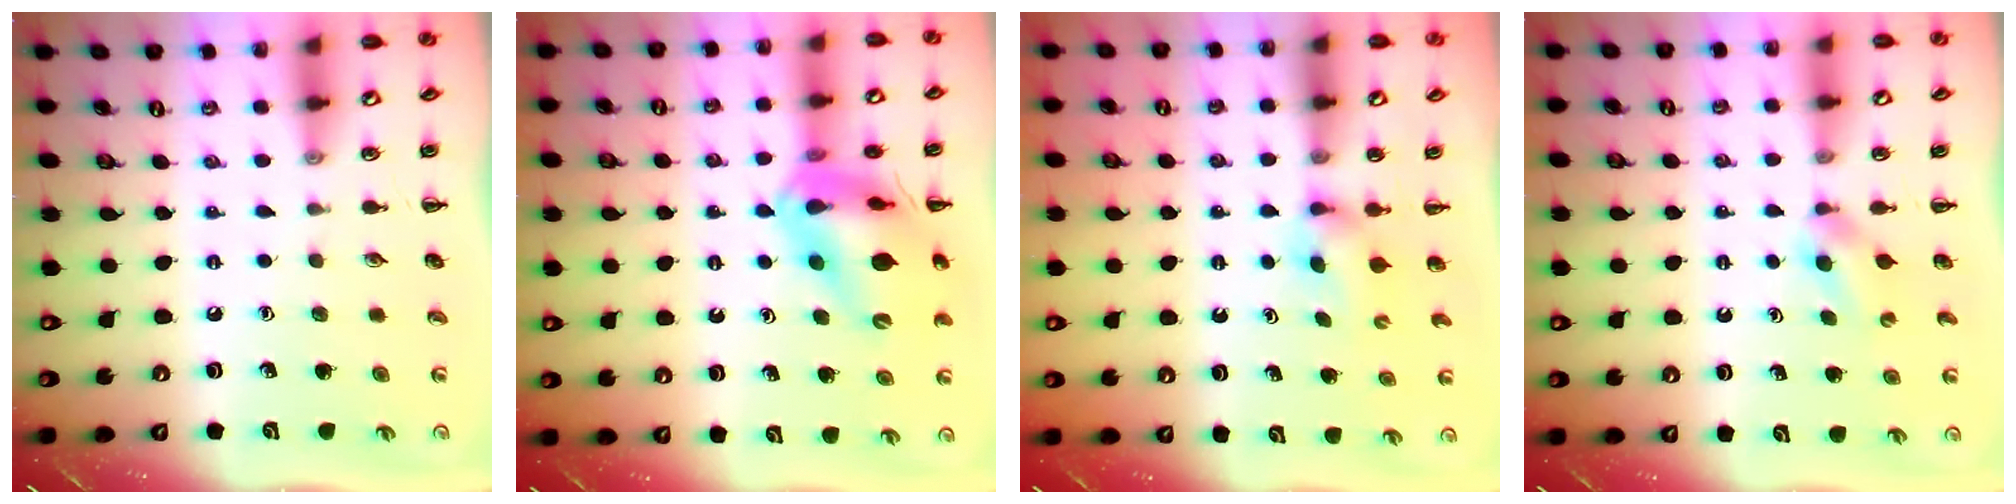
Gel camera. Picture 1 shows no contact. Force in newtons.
{"total": 17.4, "press": 17.1, "slide": 3.1}
{"total": 2.9, "press": 2.8, "slide": 1.0}
{"total": 3.0, "press": 2.7, "slide": 1.3}